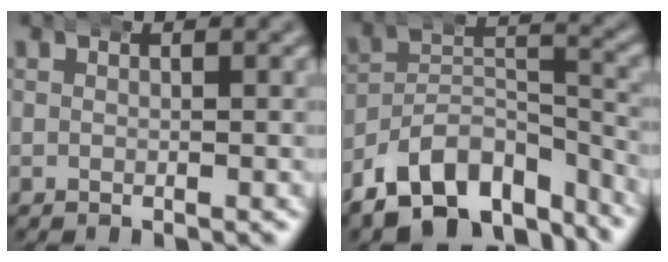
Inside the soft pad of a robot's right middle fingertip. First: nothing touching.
{"total": 14.3, "force": [-9.5, 8.6, 6.3], "torque": [-0.094, -0.037, -0.148]}